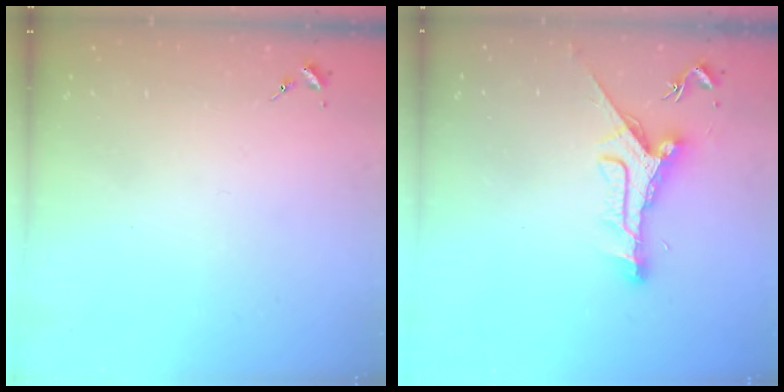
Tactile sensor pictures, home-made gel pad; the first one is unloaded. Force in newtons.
{"total": 11.1, "press": 11.0, "slide": 0.6}